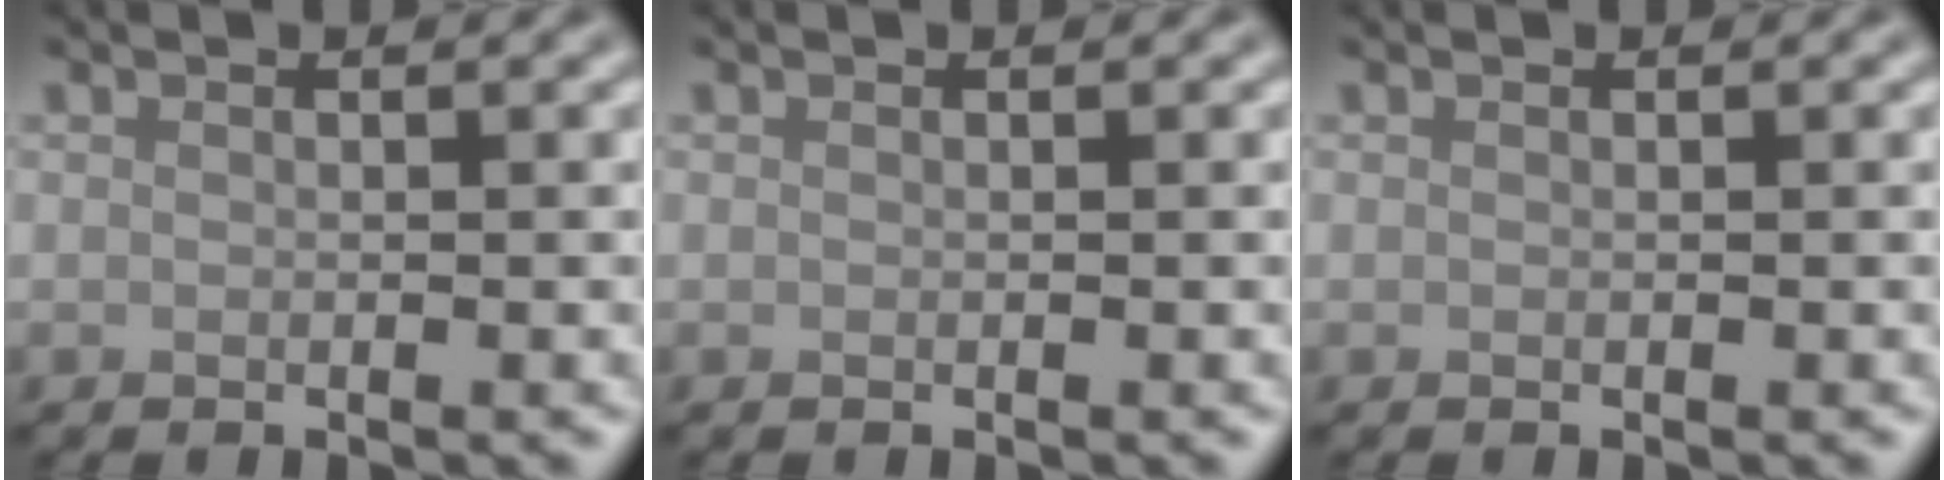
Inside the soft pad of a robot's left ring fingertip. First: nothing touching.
{"total": 0.0}
{"total": 0.0}